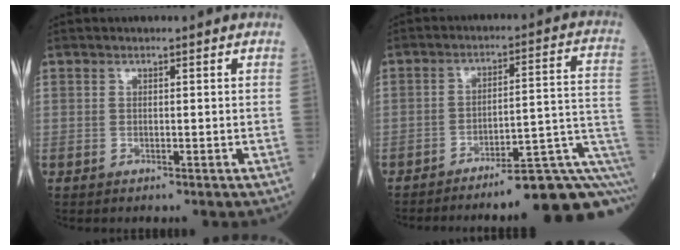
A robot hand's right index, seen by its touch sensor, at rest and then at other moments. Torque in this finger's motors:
{"motor_torque": [0.78, -1.36, 0.50, 0.16]}